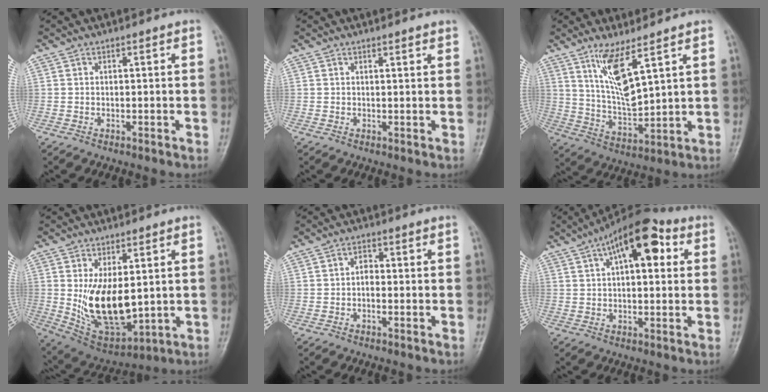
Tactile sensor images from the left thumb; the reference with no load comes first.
{"total": 1.2, "force": [1.1, 0.2, 0.6], "torque": [-0.003, -0.003, 0.015]}
{"total": 9.8, "force": [5.7, 2.1, 7.7], "torque": [-0.145, -0.045, 0.123]}
{"total": 14.8, "force": [0.8, 7.9, 12.5], "torque": [-0.190, -0.022, 0.039]}
{"total": 2.2, "force": [-0.3, 1.4, 1.7], "torque": [-0.020, 0.009, -0.012]}
{"total": 14.4, "force": [5.4, 6.6, 11.6], "torque": [-0.150, 0.020, 0.075]}